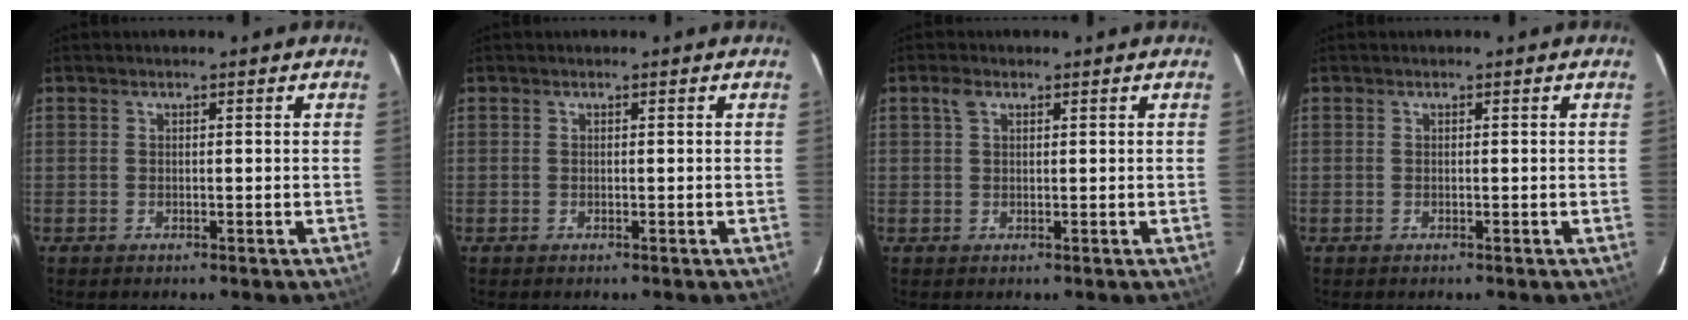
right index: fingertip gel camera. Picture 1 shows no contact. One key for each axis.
{"total": 0.0}
{"total": 1.9, "fx": 0.9, "fy": 1.2, "fz": 1.2, "tx": -0.025, "ty": 0.008, "tz": 0.017}
{"total": 0.0}